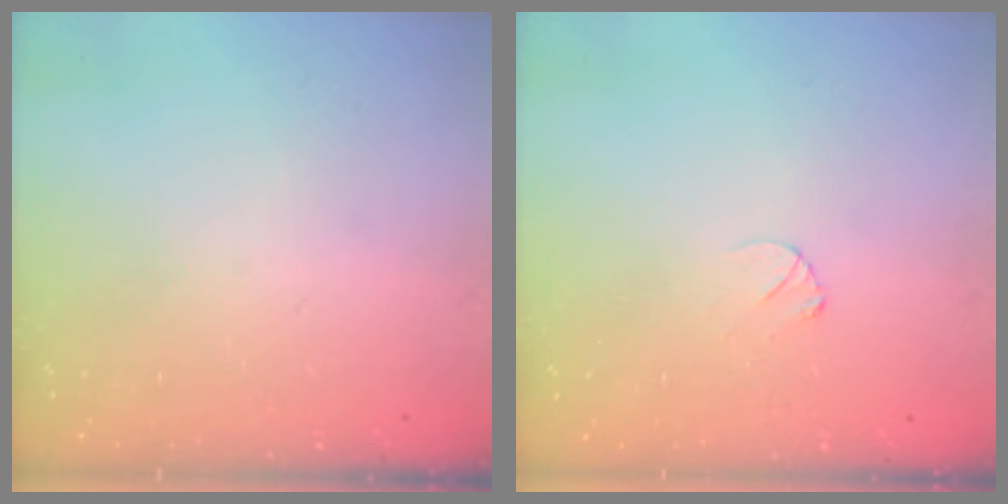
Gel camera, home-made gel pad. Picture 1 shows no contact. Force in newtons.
{"total": 2.8, "press": 2.8, "slide": 0.3}